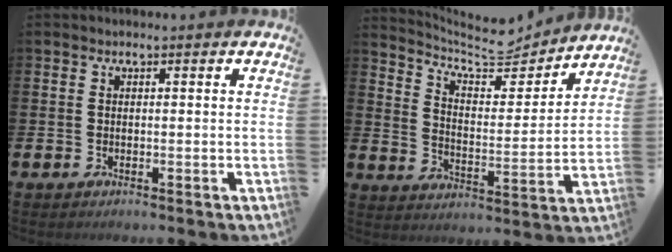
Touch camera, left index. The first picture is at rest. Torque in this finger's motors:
{"motor_torque": [0.85, -1.28, 0.04, 0.01]}